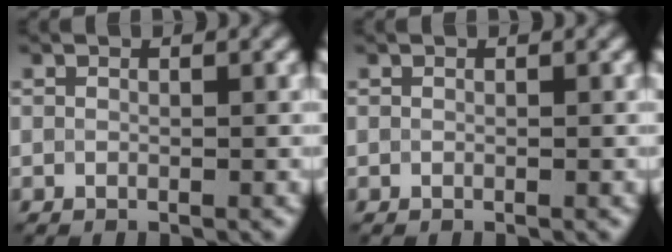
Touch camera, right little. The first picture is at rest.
{"total": 0.0}